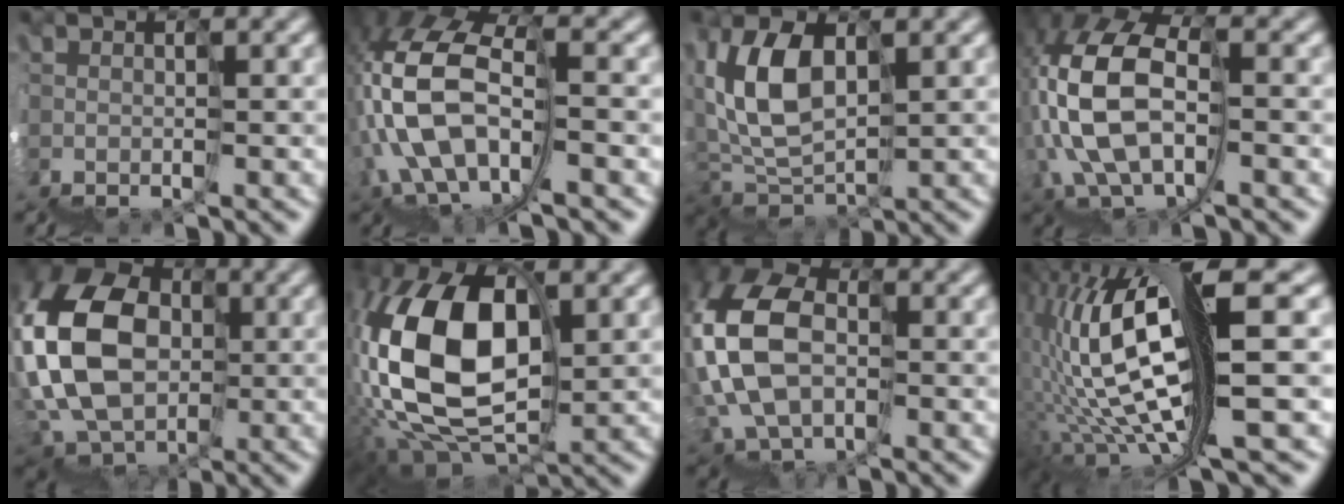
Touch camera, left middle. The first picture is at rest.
{"total": 8.8, "force": [0.3, 5.1, 7.2], "torque": [-0.172, 0.036, 0.000]}
{"total": 4.8, "force": [3.7, 2.4, 1.8], "torque": [-0.045, 0.043, 0.057]}
{"total": 8.1, "force": [0.8, 5.0, 6.3], "torque": [-0.174, 0.038, 0.005]}
{"total": 11.9, "force": [2.1, 9.2, 7.3], "torque": [-0.158, 0.048, 0.006]}
{"total": 12.0, "force": [2.6, 6.9, 9.4], "torque": [-0.208, 0.041, 0.026]}
{"total": 9.0, "force": [2.2, 6.6, 5.8], "torque": [-0.151, 0.034, 0.022]}
{"total": 12.0, "force": [3.9, 2.2, 11.2], "torque": [-0.226, 0.038, 0.086]}